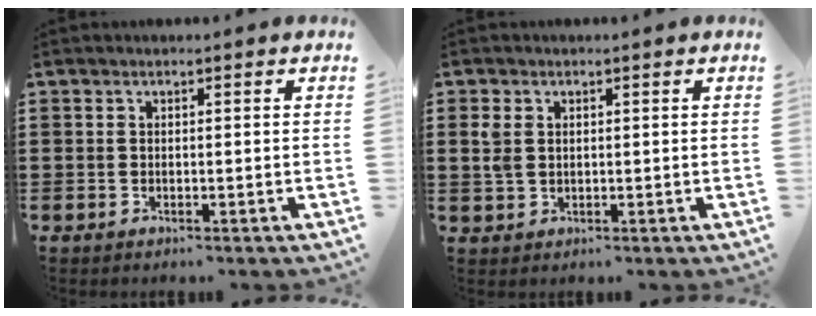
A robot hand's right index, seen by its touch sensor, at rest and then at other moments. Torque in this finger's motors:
{"motor_torque": [0.09, -0.06, 0.08, 0.06]}